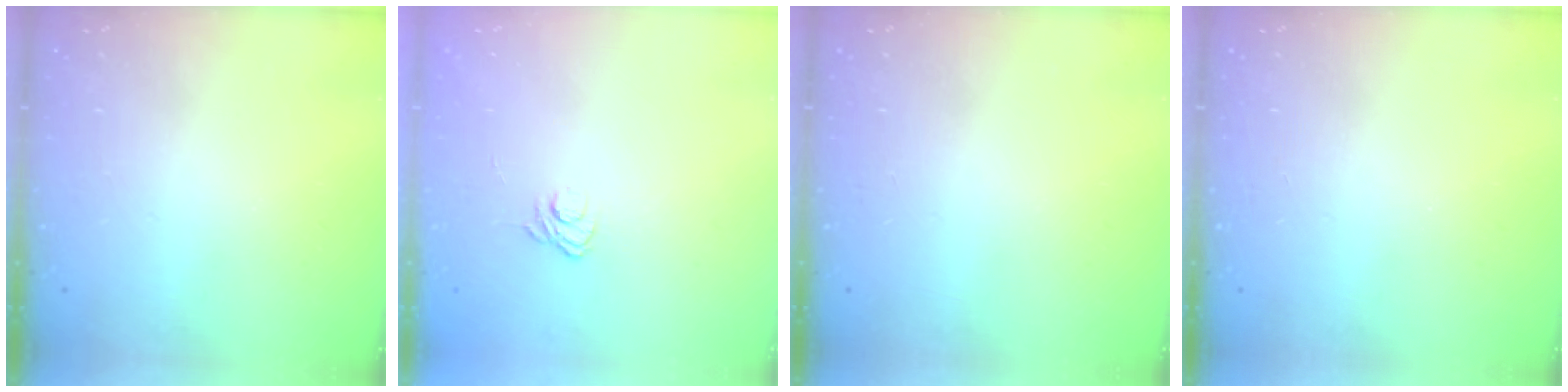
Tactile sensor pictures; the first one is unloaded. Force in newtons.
{"total": 2.8, "press": 2.5, "slide": 1.4}
{"total": 0.0}
{"total": 0.0}